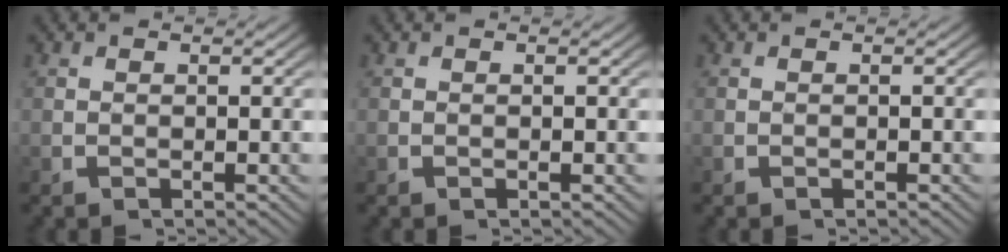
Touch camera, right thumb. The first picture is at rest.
{"total": 0.0}
{"total": 0.0}